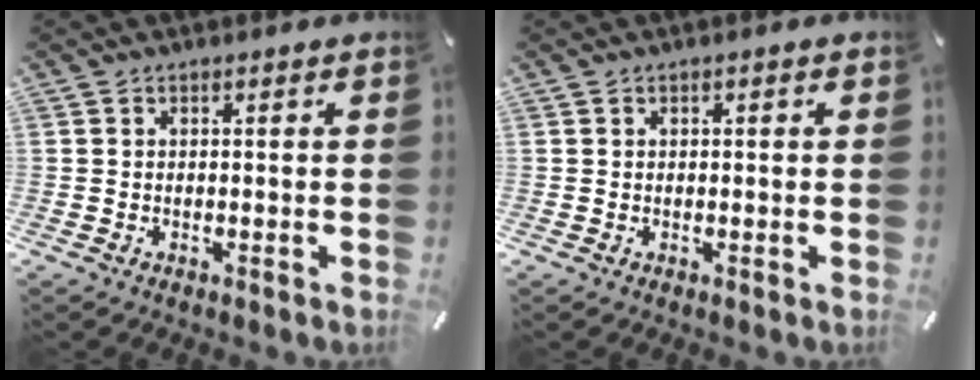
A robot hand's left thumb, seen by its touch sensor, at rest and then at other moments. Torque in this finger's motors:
{"motor_torque": [-0.09, -0.36, 0.00, 0.06, -0.03]}